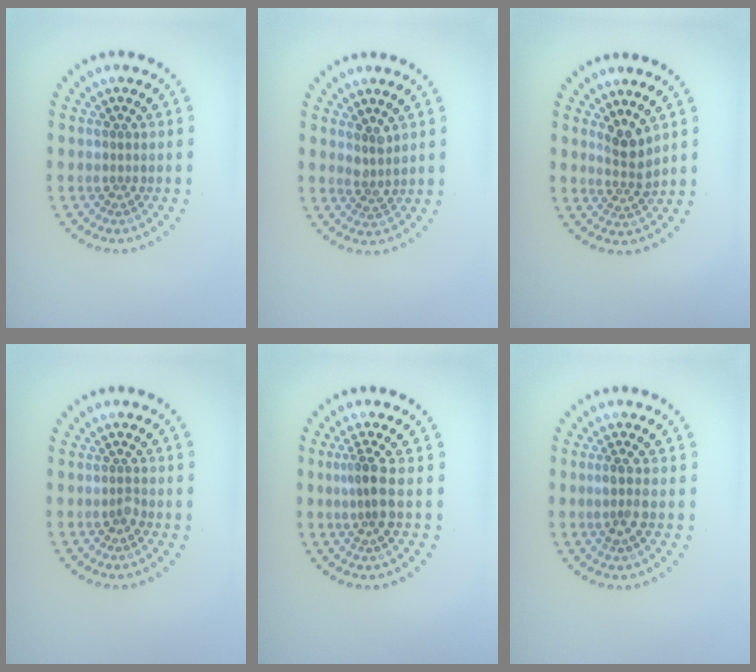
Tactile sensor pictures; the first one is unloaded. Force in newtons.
{"total": 1.8, "press": 1.4, "slide": 1.1}
{"total": 2.4, "press": 1.7, "slide": 1.6}
{"total": 0.8, "press": 0.6, "slide": 0.6}
{"total": 2.4, "press": 1.8, "slide": 1.6}
{"total": 1.5, "press": 1.2, "slide": 0.8}